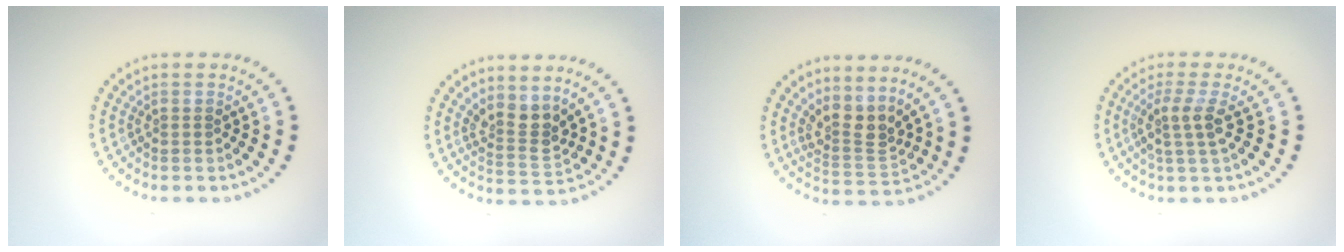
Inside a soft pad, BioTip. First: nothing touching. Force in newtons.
{"total": 2.8, "press": 2.1, "slide": 1.9}
{"total": 3.2, "press": 2.2, "slide": 2.3}
{"total": 2.5, "press": 1.9, "slide": 1.6}